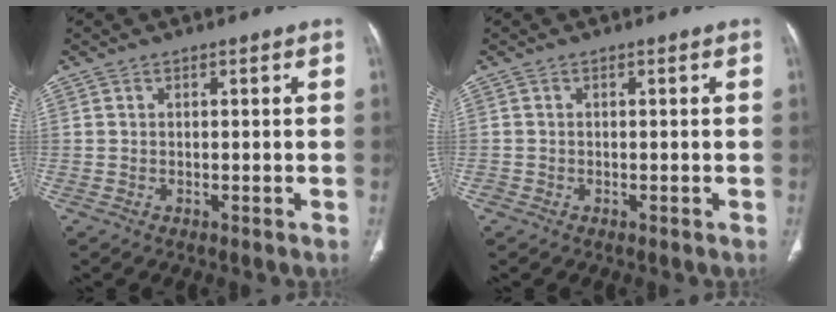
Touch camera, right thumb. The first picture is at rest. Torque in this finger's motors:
{"motor_torque": [-0.35, -0.48, -0.45, 0.17, -0.09]}